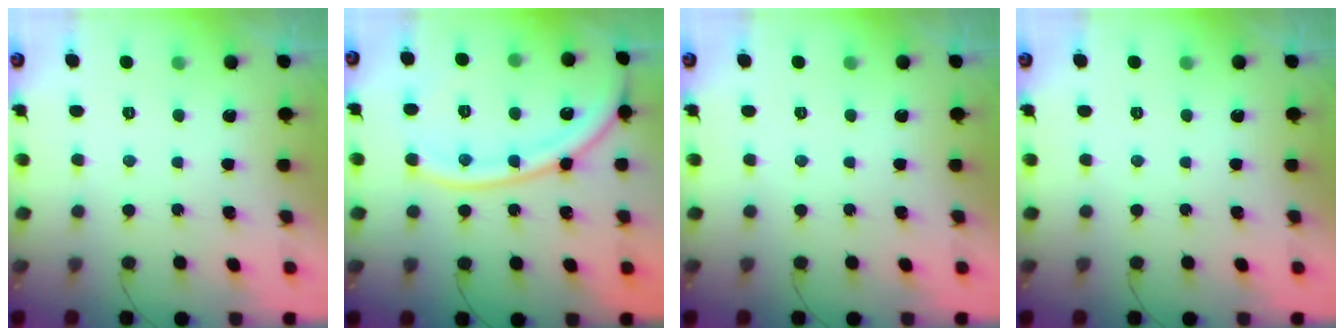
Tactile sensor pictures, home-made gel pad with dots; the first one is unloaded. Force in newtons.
{"total": 16.5, "press": 16.4, "slide": 1.8}
{"total": 0.0}
{"total": 0.0}